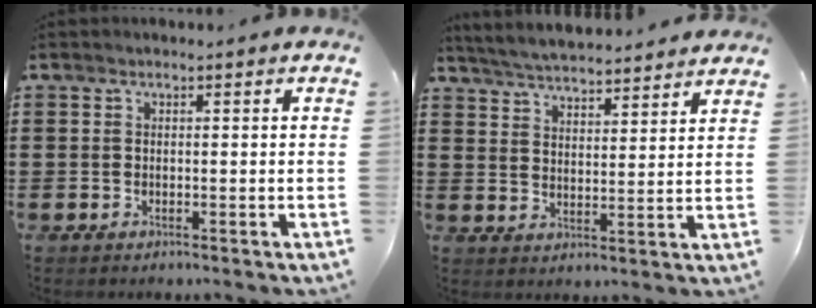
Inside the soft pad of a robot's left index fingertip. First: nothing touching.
{"total": 4.7, "force": [4.7, -0.2, 0.6], "torque": [-0.032, -0.025, 0.081]}